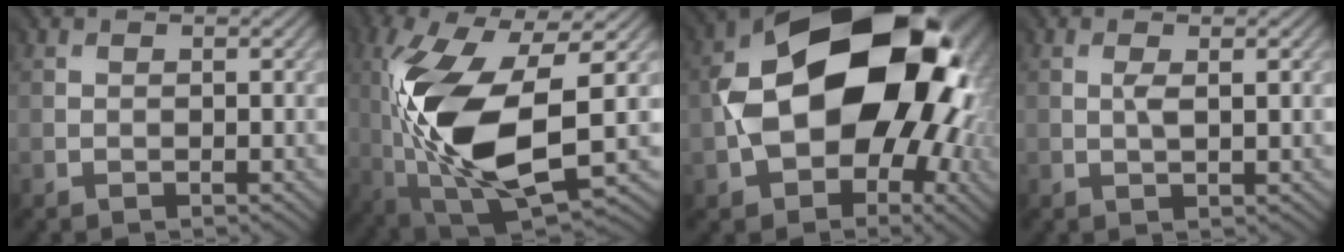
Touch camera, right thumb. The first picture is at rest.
{"total": 14.5, "force": [-1.4, 6.1, 13.1], "torque": [-0.293, -0.015, -0.025]}
{"total": 19.0, "force": [0.4, 12.9, 13.9], "torque": [-0.230, -0.022, 0.017]}
{"total": 1.1, "force": [0.3, -0.1, 1.1], "torque": [-0.032, -0.002, 0.010]}